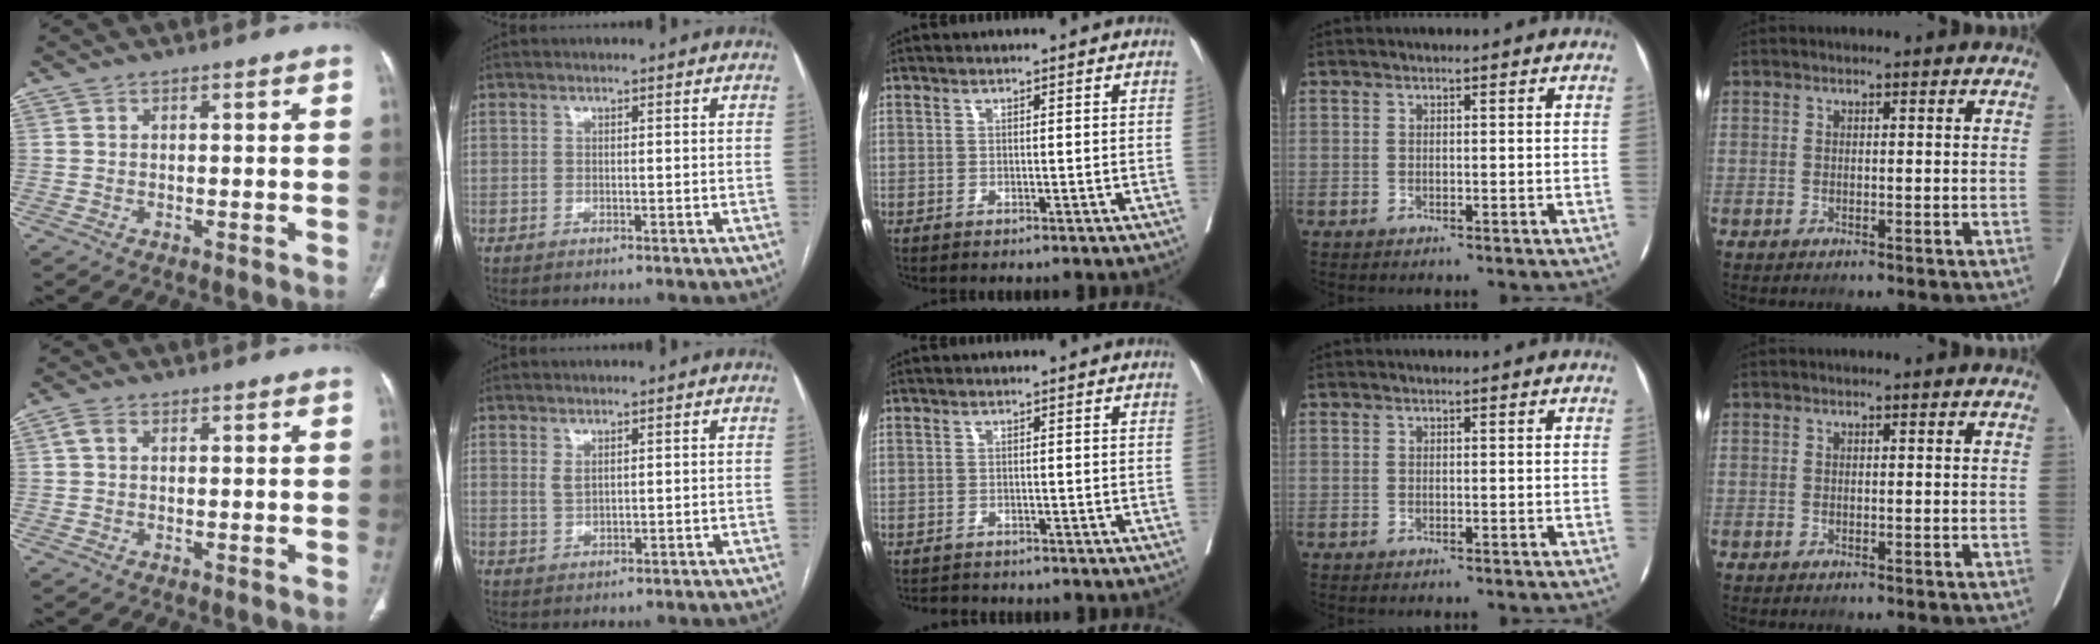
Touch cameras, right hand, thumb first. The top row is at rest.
{"thumb": {"total": 1.9, "force": [0.4, 1.3, 1.3], "torque": [-0.029, 0.009, 0.008]}, "index": {"total": 1.5, "force": [0.8, 0.7, 1.0], "torque": [-0.021, -0.001, 0.022]}, "middle": {"total": 2.2, "force": [-2.1, 0.7, 0.1], "torque": [-0.003, -0.007, -0.034]}}